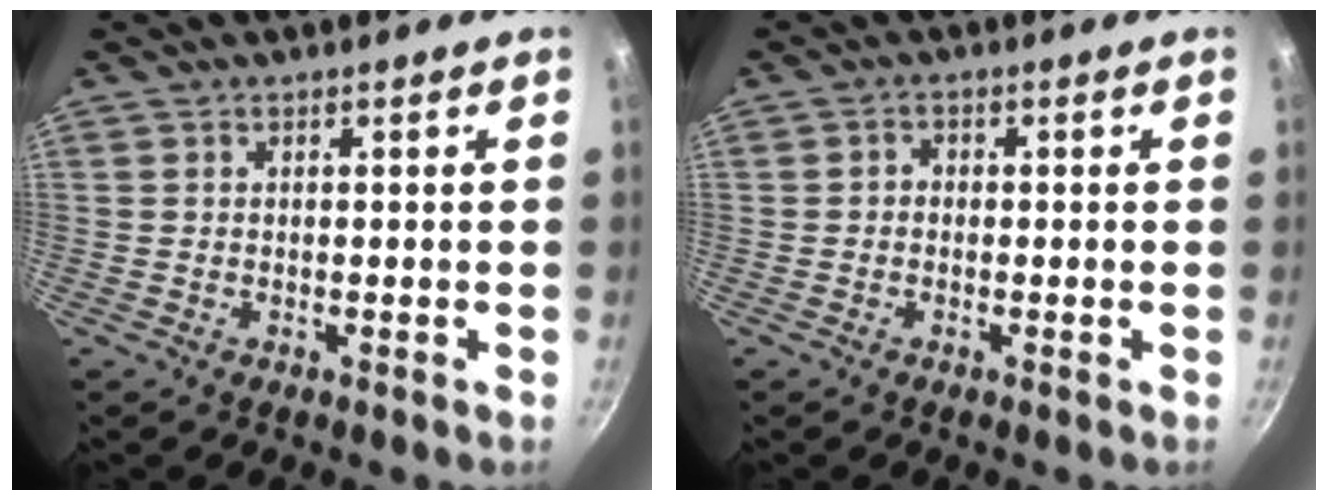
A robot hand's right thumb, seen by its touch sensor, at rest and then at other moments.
{"total": 1.4, "force": [-0.3, 1.2, 0.7], "torque": [-0.009, 0.007, -0.009]}